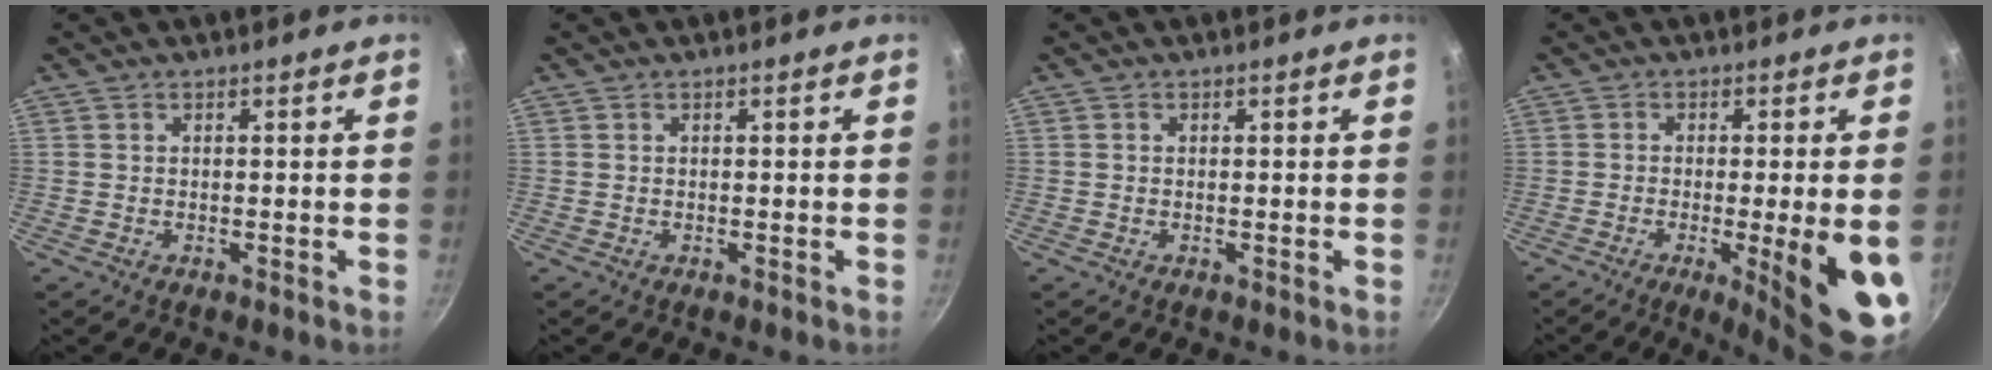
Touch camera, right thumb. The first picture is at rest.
{"total": 0.0}
{"total": 0.0}
{"total": 13.7, "force": [-3.6, 2.3, 13.0], "torque": [-0.165, -0.002, -0.043]}